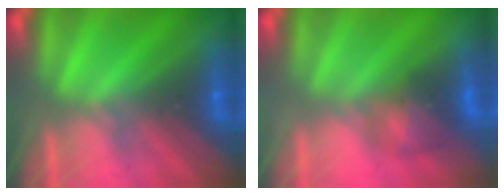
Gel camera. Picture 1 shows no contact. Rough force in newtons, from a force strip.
{"total": 2.7}